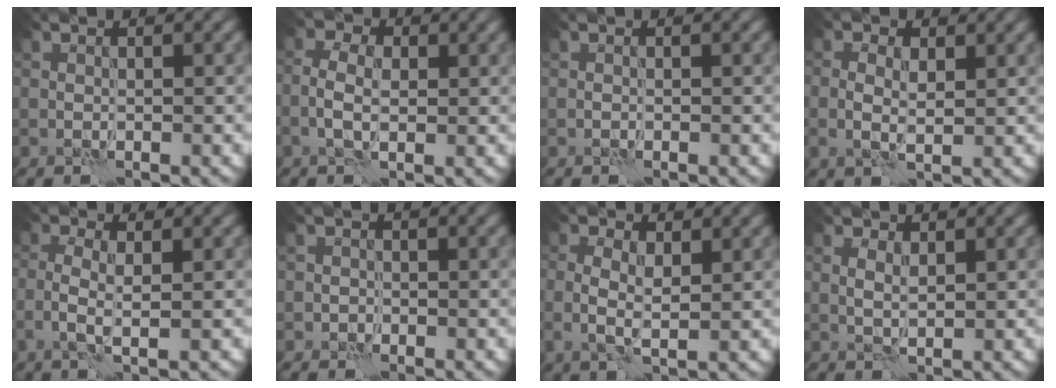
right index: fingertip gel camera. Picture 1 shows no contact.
{"total": 3.1, "force": [-0.3, 1.9, 2.5], "torque": [-0.054, 0.003, -0.005]}
{"total": 0.0}
{"total": 2.5, "force": [0.5, 1.3, 2.1], "torque": [-0.042, 0.002, 0.006]}
{"total": 2.8, "force": [-0.4, 0.7, 2.7], "torque": [-0.059, 0.001, -0.011]}
{"total": 1.1, "force": [-0.5, 1.0, 0.0], "torque": [0.014, 0.005, -0.012]}
{"total": 3.0, "force": [0.6, 1.5, 2.6], "torque": [-0.056, 0.002, 0.008]}
{"total": 1.3, "force": [0.6, 0.5, 1.0], "torque": [-0.023, -0.001, 0.014]}